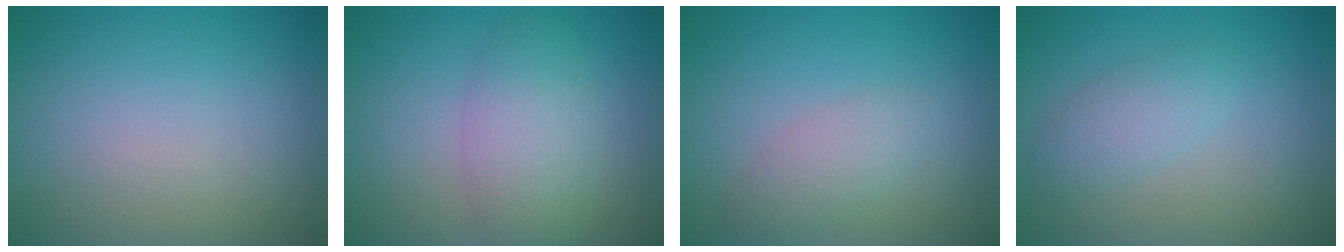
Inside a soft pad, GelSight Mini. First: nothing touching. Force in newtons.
{"total": 4.4, "press": 4.4, "slide": 0.2}
{"total": 2.2, "press": 2.2, "slide": 0.1}
{"total": 2.2, "press": 2.2, "slide": 0.1}